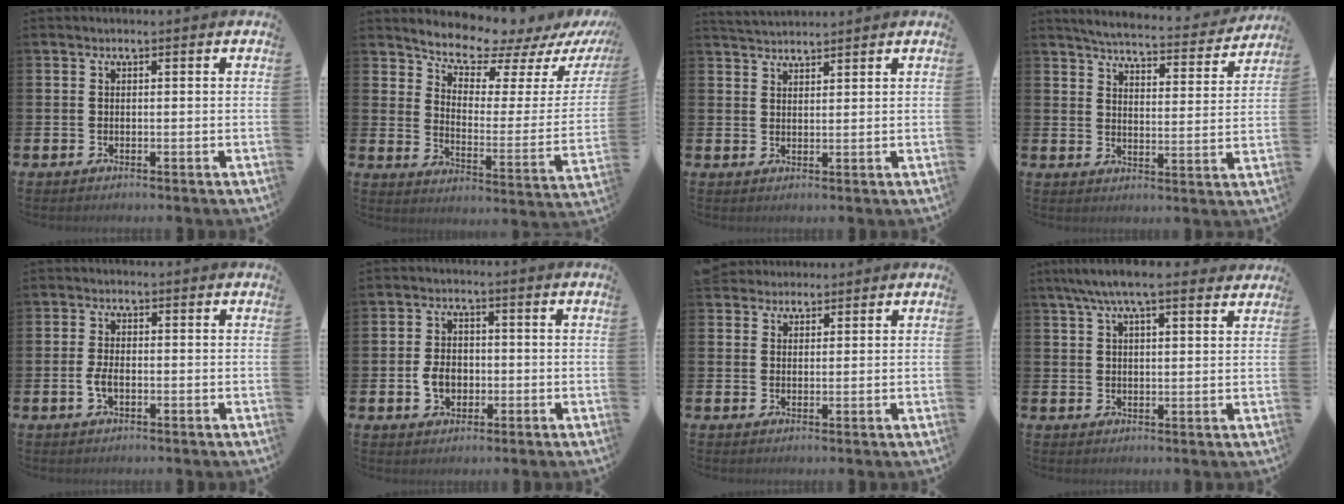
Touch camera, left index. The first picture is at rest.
{"total": 8.6, "force": [8.3, 1.6, 1.7], "torque": [-0.063, -0.073, 0.140]}
{"total": 3.0, "force": [3.0, 0.4, 0.2], "torque": [-0.009, -0.012, 0.055]}
{"total": 5.2, "force": [5.0, 0.5, 1.4], "torque": [-0.044, -0.039, 0.082]}
{"total": 2.3, "force": [-0.5, 1.2, 1.9], "torque": [-0.034, 0.002, -0.011]}
{"total": 4.1, "force": [-0.9, 3.2, 2.5], "torque": [-0.040, 0.003, -0.021]}
{"total": 2.9, "force": [2.6, 1.2, -0.3], "torque": [0.011, -0.007, 0.046]}
{"total": 7.0, "force": [6.0, 1.4, 3.4], "torque": [-0.066, -0.016, 0.105]}